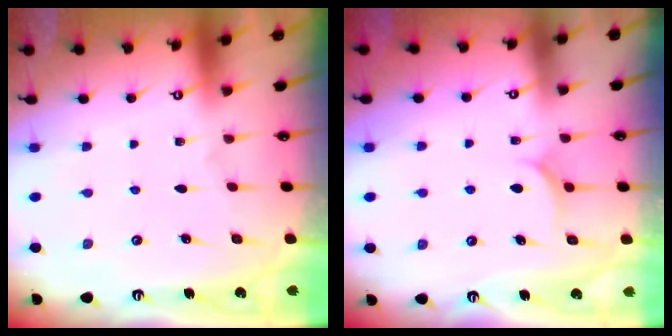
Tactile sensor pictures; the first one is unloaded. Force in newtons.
{"total": 5.8, "press": 5.8, "slide": 0.3}